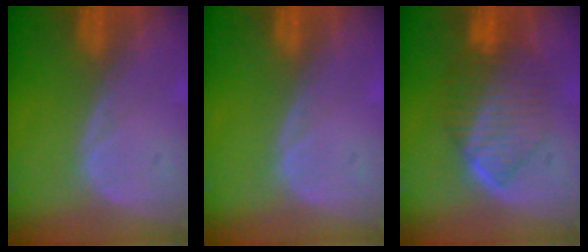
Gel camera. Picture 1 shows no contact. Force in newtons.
{"total": 0.0}
{"total": 7.2, "press": 7.2, "slide": 0.4}